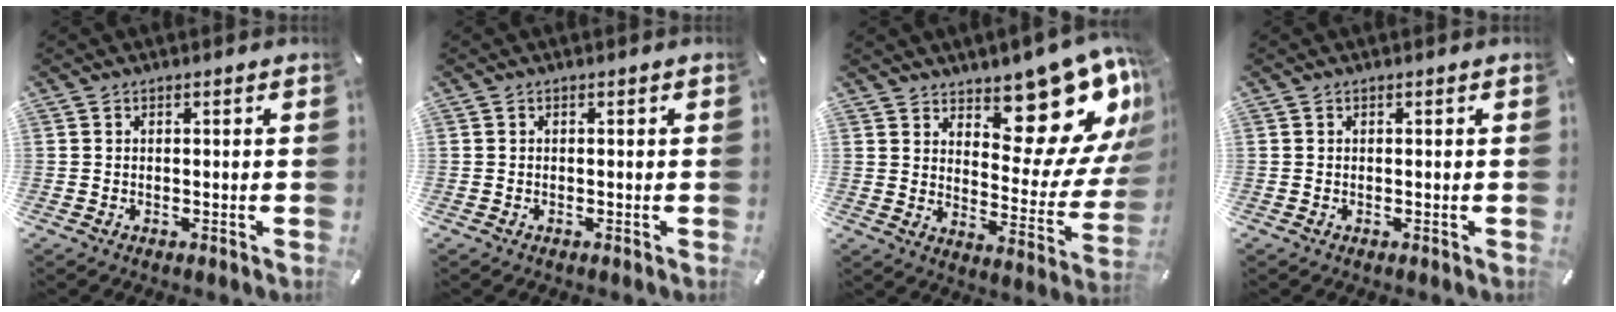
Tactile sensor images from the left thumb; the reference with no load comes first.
{"total": 0.0}
{"total": 17.7, "force": [13.2, 7.7, 8.8], "torque": [-0.087, -0.132, 0.221]}
{"total": 0.0}